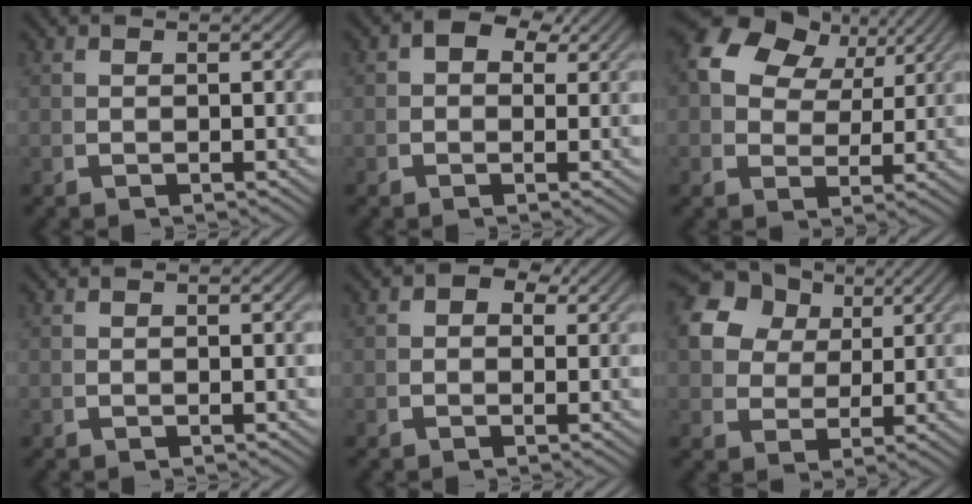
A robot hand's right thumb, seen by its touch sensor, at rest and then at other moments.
{"total": 2.6, "force": [1.5, 1.5, 1.6], "torque": [-0.026, 0.002, 0.020]}
{"total": 8.8, "force": [3.3, 6.3, 5.2], "torque": [-0.110, -0.011, 0.060]}
{"total": 0.0}
{"total": 1.7, "force": [0.9, 1.2, 0.9], "torque": [-0.014, -0.001, 0.010]}
{"total": 10.6, "force": [4.1, 8.2, 5.4], "torque": [-0.126, -0.005, 0.071]}